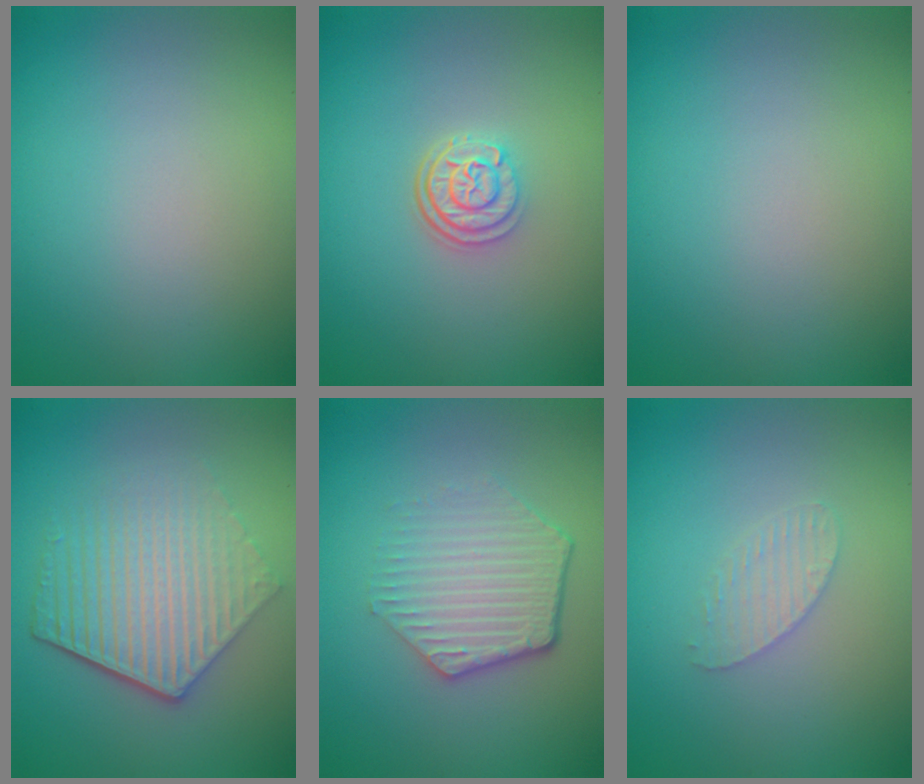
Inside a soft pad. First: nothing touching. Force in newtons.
{"total": 3.0, "press": 2.4, "slide": 1.7}
{"total": 0.0}
{"total": 6.1, "press": 4.4, "slide": 4.2}
{"total": 4.4, "press": 3.3, "slide": 3.0}
{"total": 1.6, "press": 1.6, "slide": 0.1}